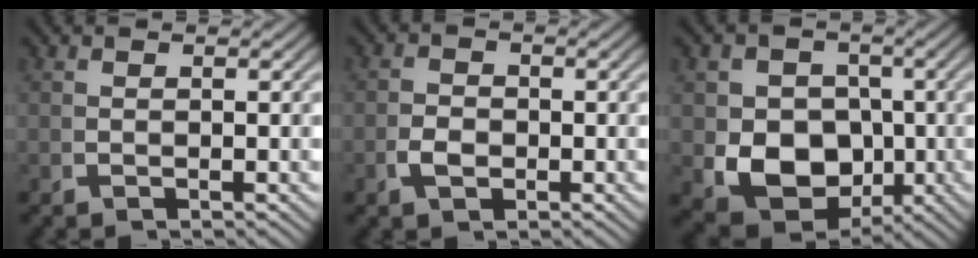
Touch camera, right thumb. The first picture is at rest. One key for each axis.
{"total": 1.6, "fx": -0.6, "fy": 1.2, "fz": 1.0, "tx": -0.015, "ty": -0.002, "tz": -0.008}
{"total": 11.4, "fx": -1.2, "fy": 9.0, "fz": 6.8, "tx": -0.144, "ty": -0.052, "tz": 0.003}